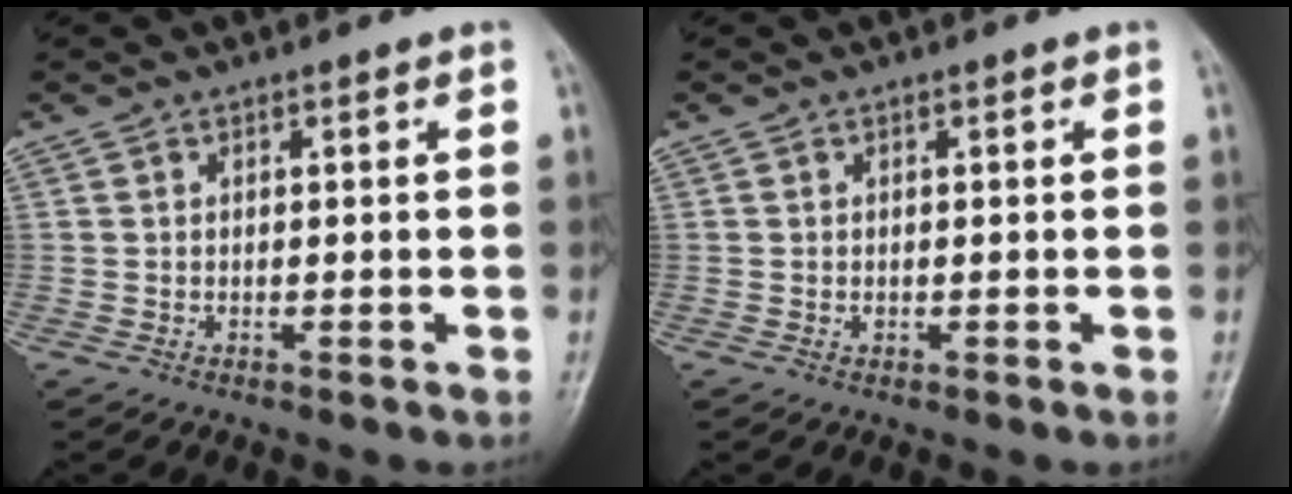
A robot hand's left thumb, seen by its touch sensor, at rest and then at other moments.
{"total": 0.6, "force": [0.0, 0.5, 0.3], "torque": [-0.001, 0.001, -0.002]}